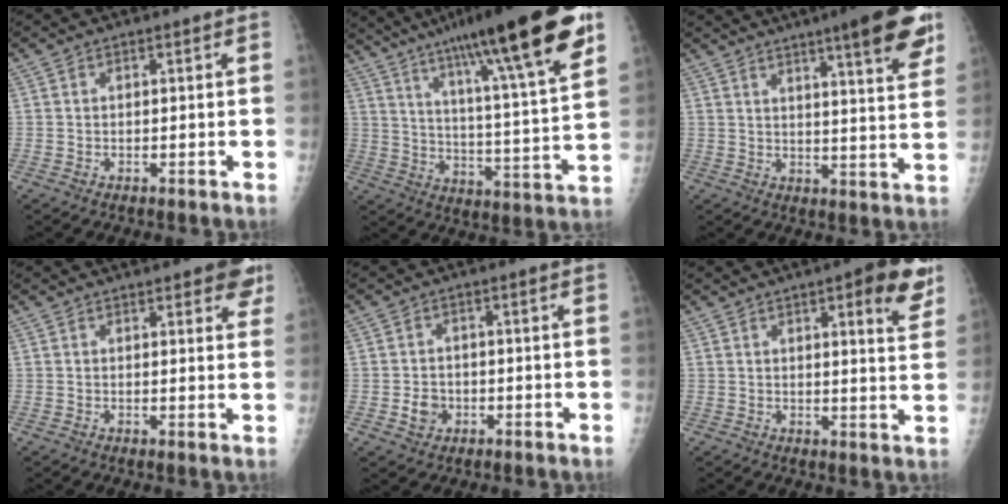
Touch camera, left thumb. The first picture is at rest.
{"total": 27.3, "force": [16.4, 3.4, 21.5], "torque": [-0.324, -0.037, 0.253]}
{"total": 14.6, "force": [8.8, 2.1, 11.5], "torque": [-0.138, -0.038, 0.112]}
{"total": 5.7, "force": [3.5, 2.2, 4.0], "torque": [-0.022, -0.010, 0.036]}
{"total": 3.3, "force": [-1.0, 2.8, 1.4], "torque": [-0.013, 0.007, -0.016]}
{"total": 10.3, "force": [5.4, 2.7, 8.4], "torque": [-0.079, -0.021, 0.061]}